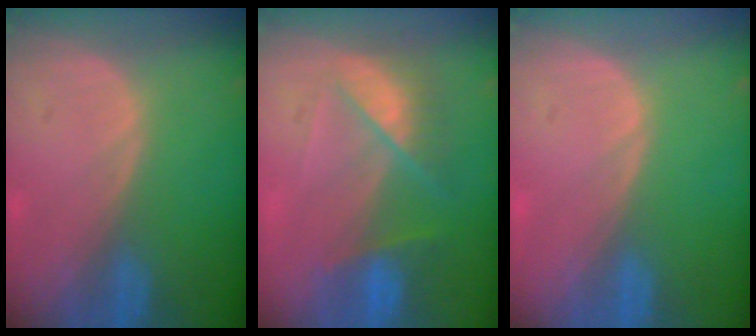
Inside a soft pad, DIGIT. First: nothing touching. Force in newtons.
{"total": 7.3, "press": 6.6, "slide": 3.3}
{"total": 0.0}